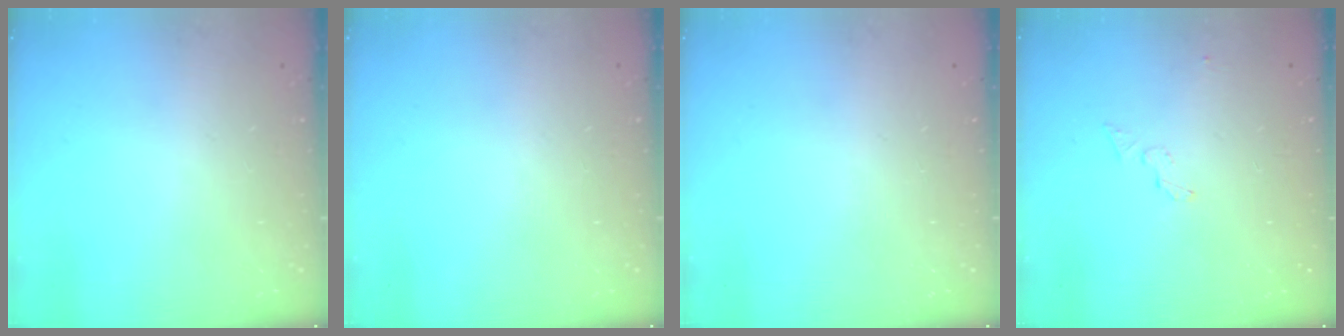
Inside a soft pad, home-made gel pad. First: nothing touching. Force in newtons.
{"total": 0.0}
{"total": 0.0}
{"total": 4.0, "press": 4.0, "slide": 0.4}